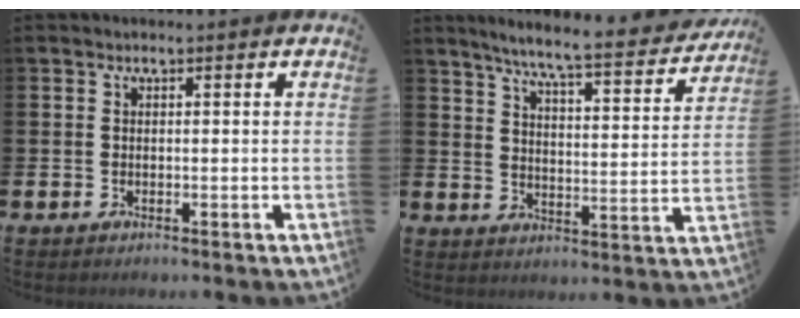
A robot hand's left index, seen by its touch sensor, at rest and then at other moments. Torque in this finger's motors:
{"motor_torque": [0.03, -0.39, 0.59, 0.18]}